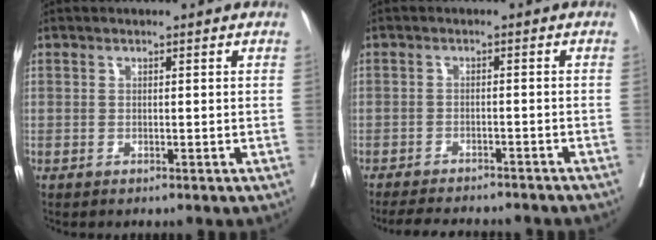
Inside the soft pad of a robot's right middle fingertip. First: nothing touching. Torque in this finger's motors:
{"motor_torque": [1.03, -1.11, 0.13, 0.05]}